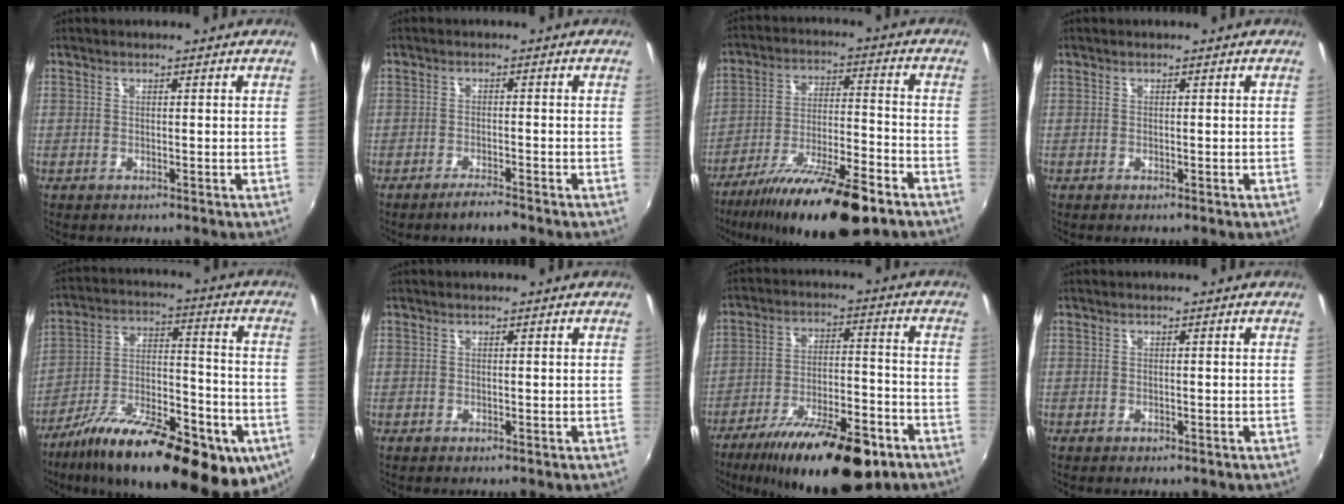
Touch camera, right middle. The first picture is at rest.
{"total": 2.8, "force": [-2.4, 0.2, 1.5], "torque": [-0.041, -0.004, -0.045]}
{"total": 20.5, "force": [-14.7, 4.3, 13.6], "torque": [-0.247, -0.036, -0.240]}
{"total": 0.0}
{"total": 27.9, "force": [-16.5, 10.1, 20.1], "torque": [-0.314, -0.022, -0.250]}
{"total": 0.0}
{"total": 21.4, "force": [-14.6, 6.7, 14.1], "torque": [-0.240, -0.028, -0.217]}
{"total": 0.6, "force": [-0.4, 0.4, 0.2], "torque": [-0.004, -0.004, -0.008]}